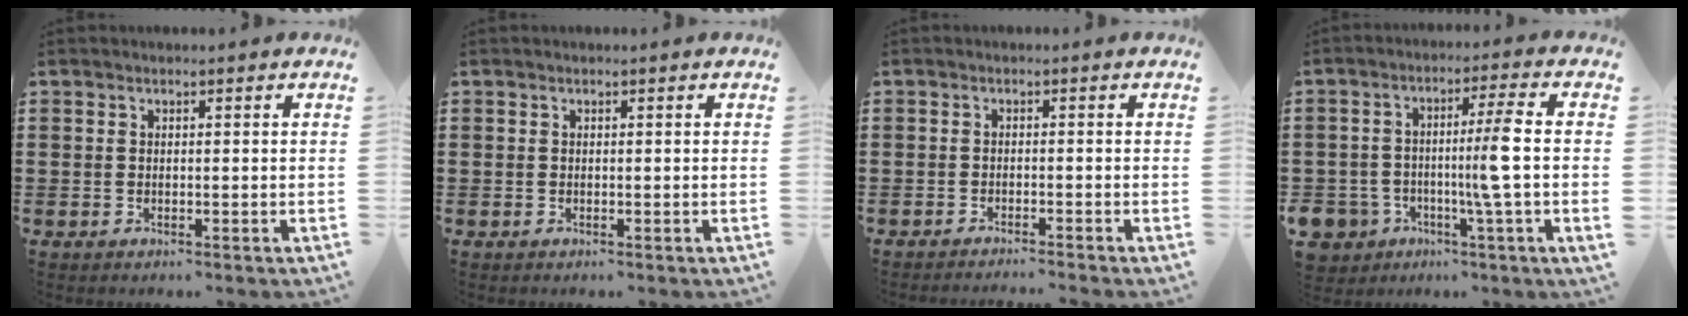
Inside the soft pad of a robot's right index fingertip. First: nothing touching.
{"total": 0.0}
{"total": 1.2, "force": [-1.2, -0.4, 0.2], "torque": [-0.005, 0.000, -0.023]}
{"total": 7.2, "force": [-2.1, 0.5, 6.9], "torque": [-0.132, -0.008, -0.045]}